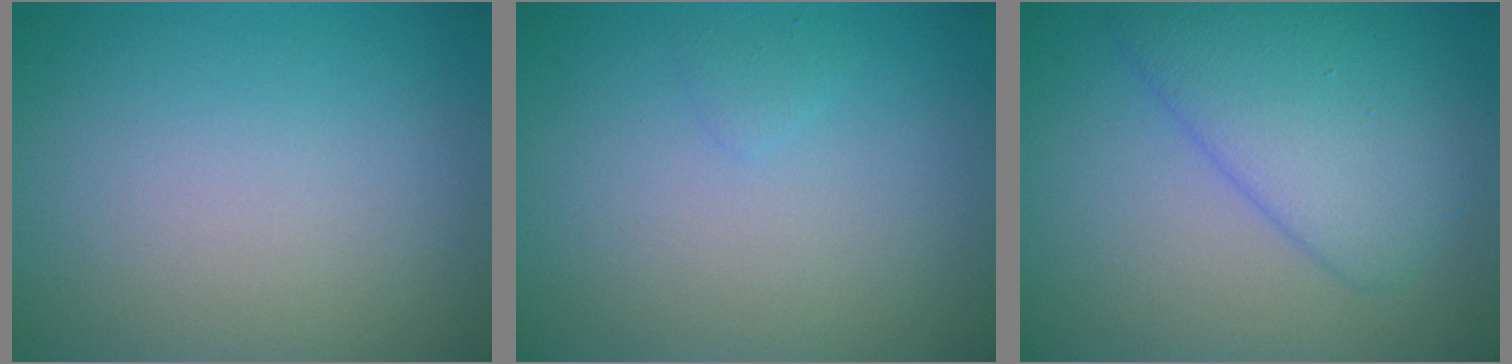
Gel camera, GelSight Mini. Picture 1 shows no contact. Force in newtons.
{"total": 0.6, "press": 0.6, "slide": 0.1}
{"total": 5.4, "press": 5.4, "slide": 0.2}